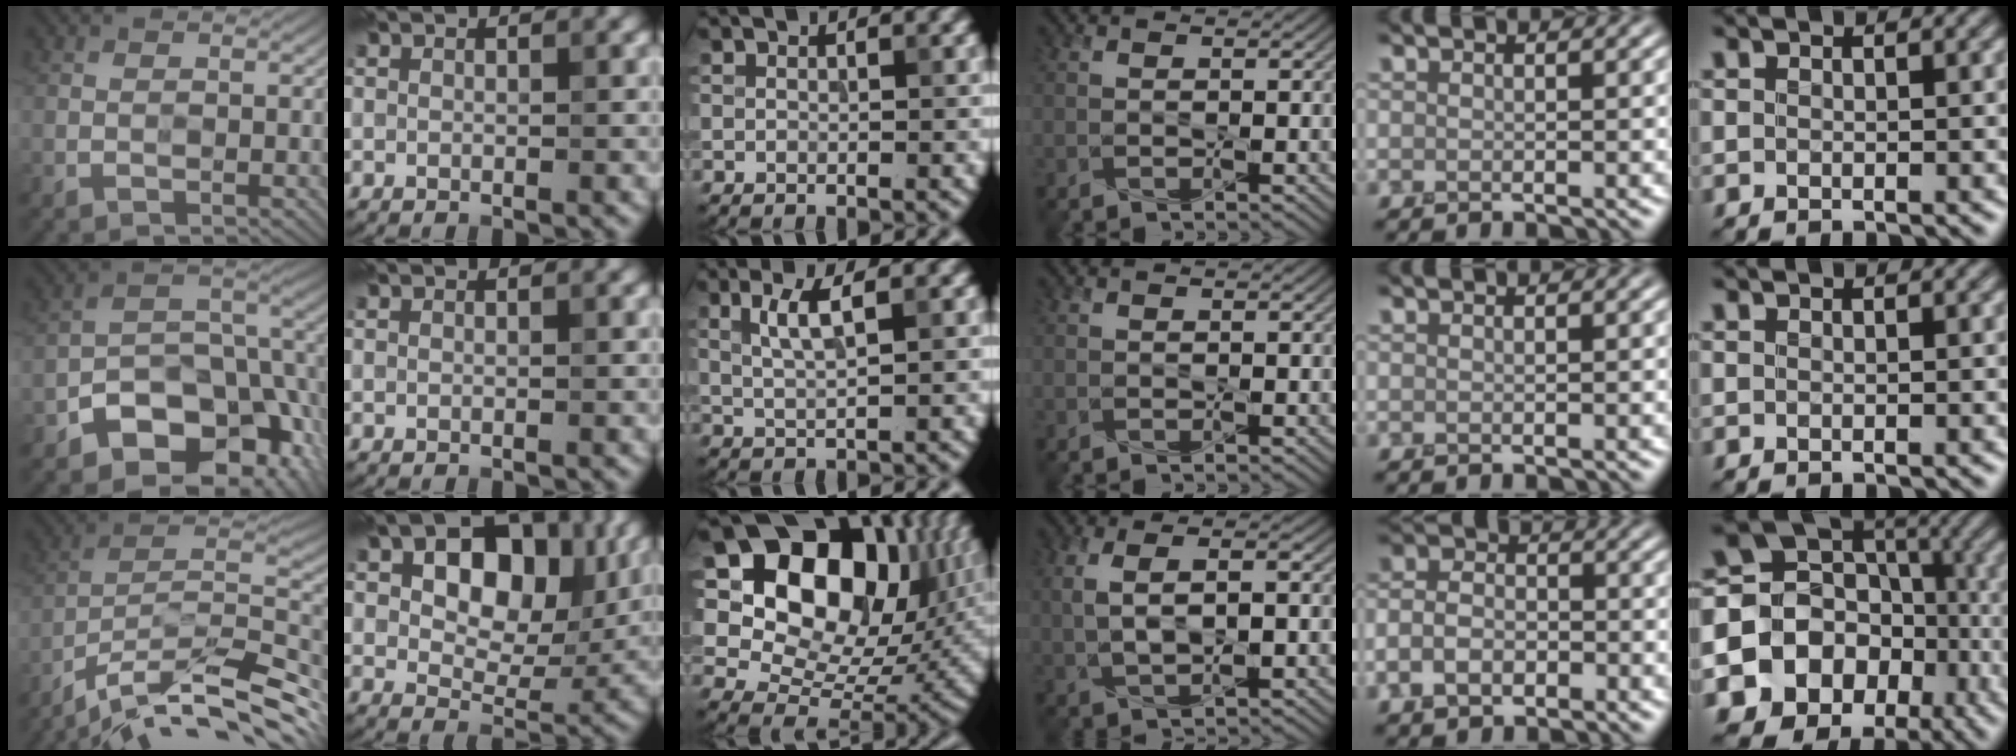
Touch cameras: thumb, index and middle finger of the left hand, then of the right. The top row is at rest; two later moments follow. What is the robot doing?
{"motion": "wipe", "object": "whiteboard"}